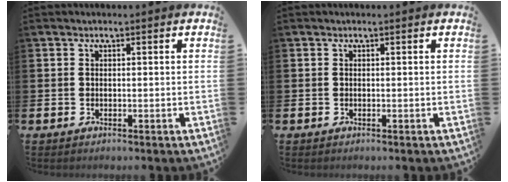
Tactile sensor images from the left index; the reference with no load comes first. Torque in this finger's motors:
{"motor_torque": [0.00, 0.00, 0.00, 0.00]}